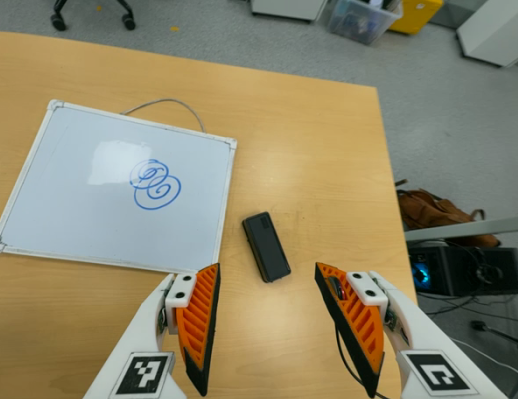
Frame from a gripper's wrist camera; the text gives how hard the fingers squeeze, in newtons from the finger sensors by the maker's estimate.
{"total": 0.0}